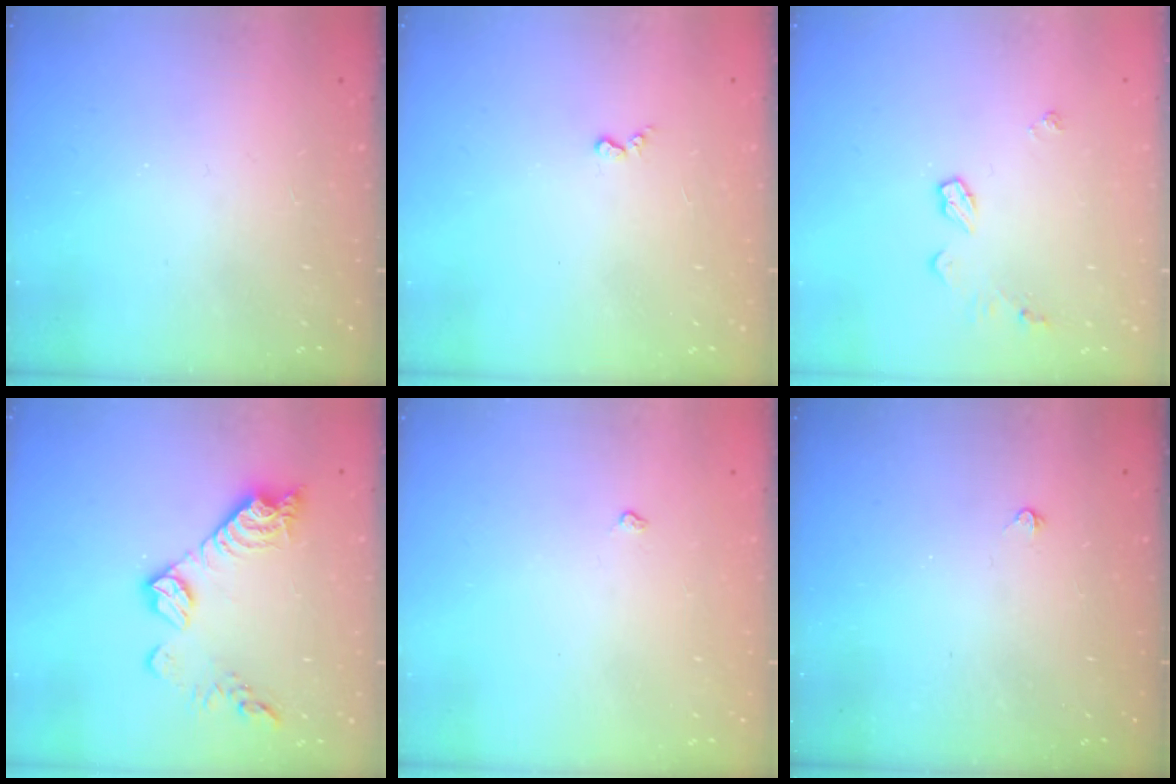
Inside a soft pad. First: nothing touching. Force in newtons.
{"total": 2.4, "press": 2.4, "slide": 0.4}
{"total": 6.8, "press": 6.8, "slide": 0.2}
{"total": 11.2, "press": 11.2, "slide": 0.4}
{"total": 3.2, "press": 3.2, "slide": 0.5}
{"total": 2.4, "press": 2.4, "slide": 0.5}